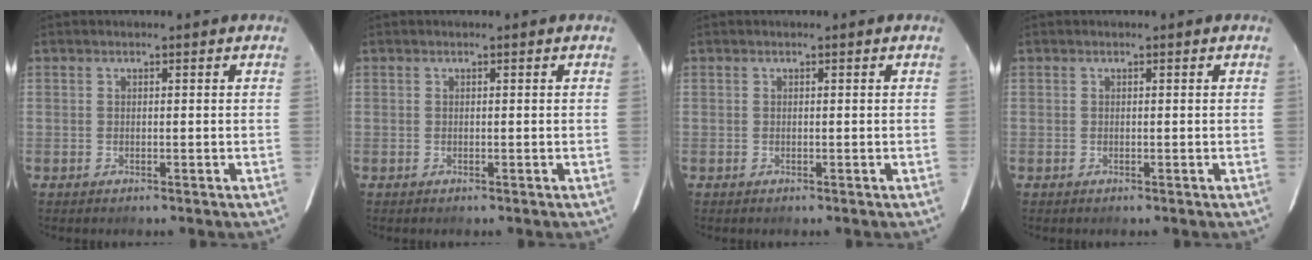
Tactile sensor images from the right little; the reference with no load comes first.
{"total": 0.0}
{"total": 0.0}
{"total": 0.0}